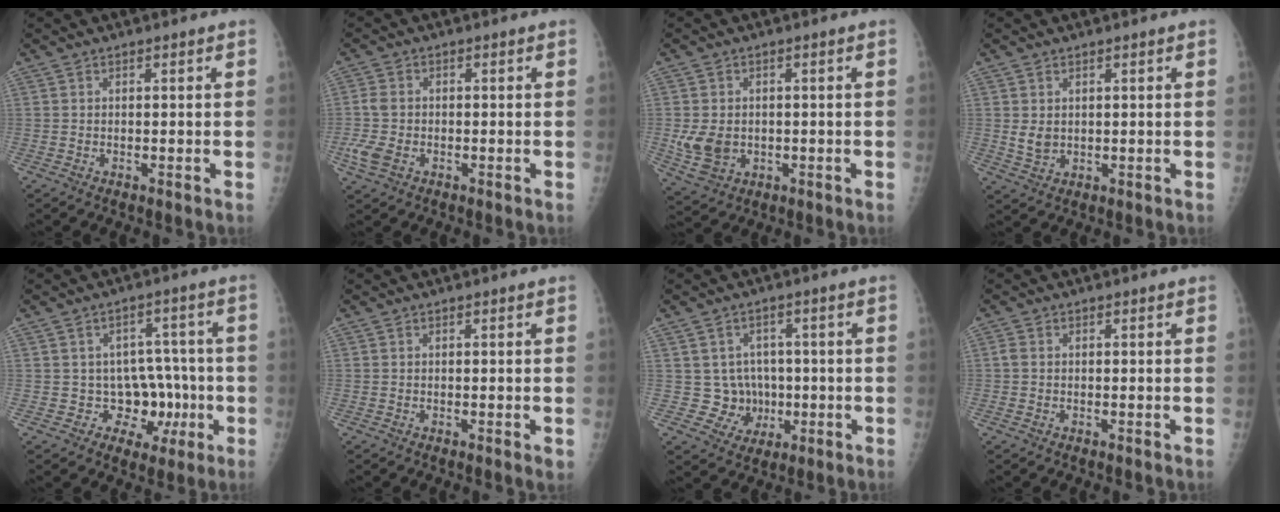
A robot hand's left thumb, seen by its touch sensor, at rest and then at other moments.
{"total": 5.1, "force": [-1.4, 3.6, 3.3], "torque": [-0.083, 0.007, -0.027]}
{"total": 6.5, "force": [-0.7, 5.2, 3.9], "torque": [-0.064, -0.004, 0.000]}
{"total": 2.8, "force": [0.6, 2.1, 1.8], "torque": [-0.026, -0.010, 0.019]}
{"total": 8.4, "force": [-1.8, 7.2, 3.8], "torque": [0.008, 0.021, -0.019]}
{"total": 0.7, "force": [0.0, 0.2, 0.7], "torque": [-0.013, -0.004, 0.000]}
{"total": 6.3, "force": [-0.1, 6.2, 1.1], "torque": [0.022, 0.012, 0.006]}
{"total": 1.3, "force": [-0.1, 0.9, 0.9], "torque": [-0.026, -0.003, -0.005]}